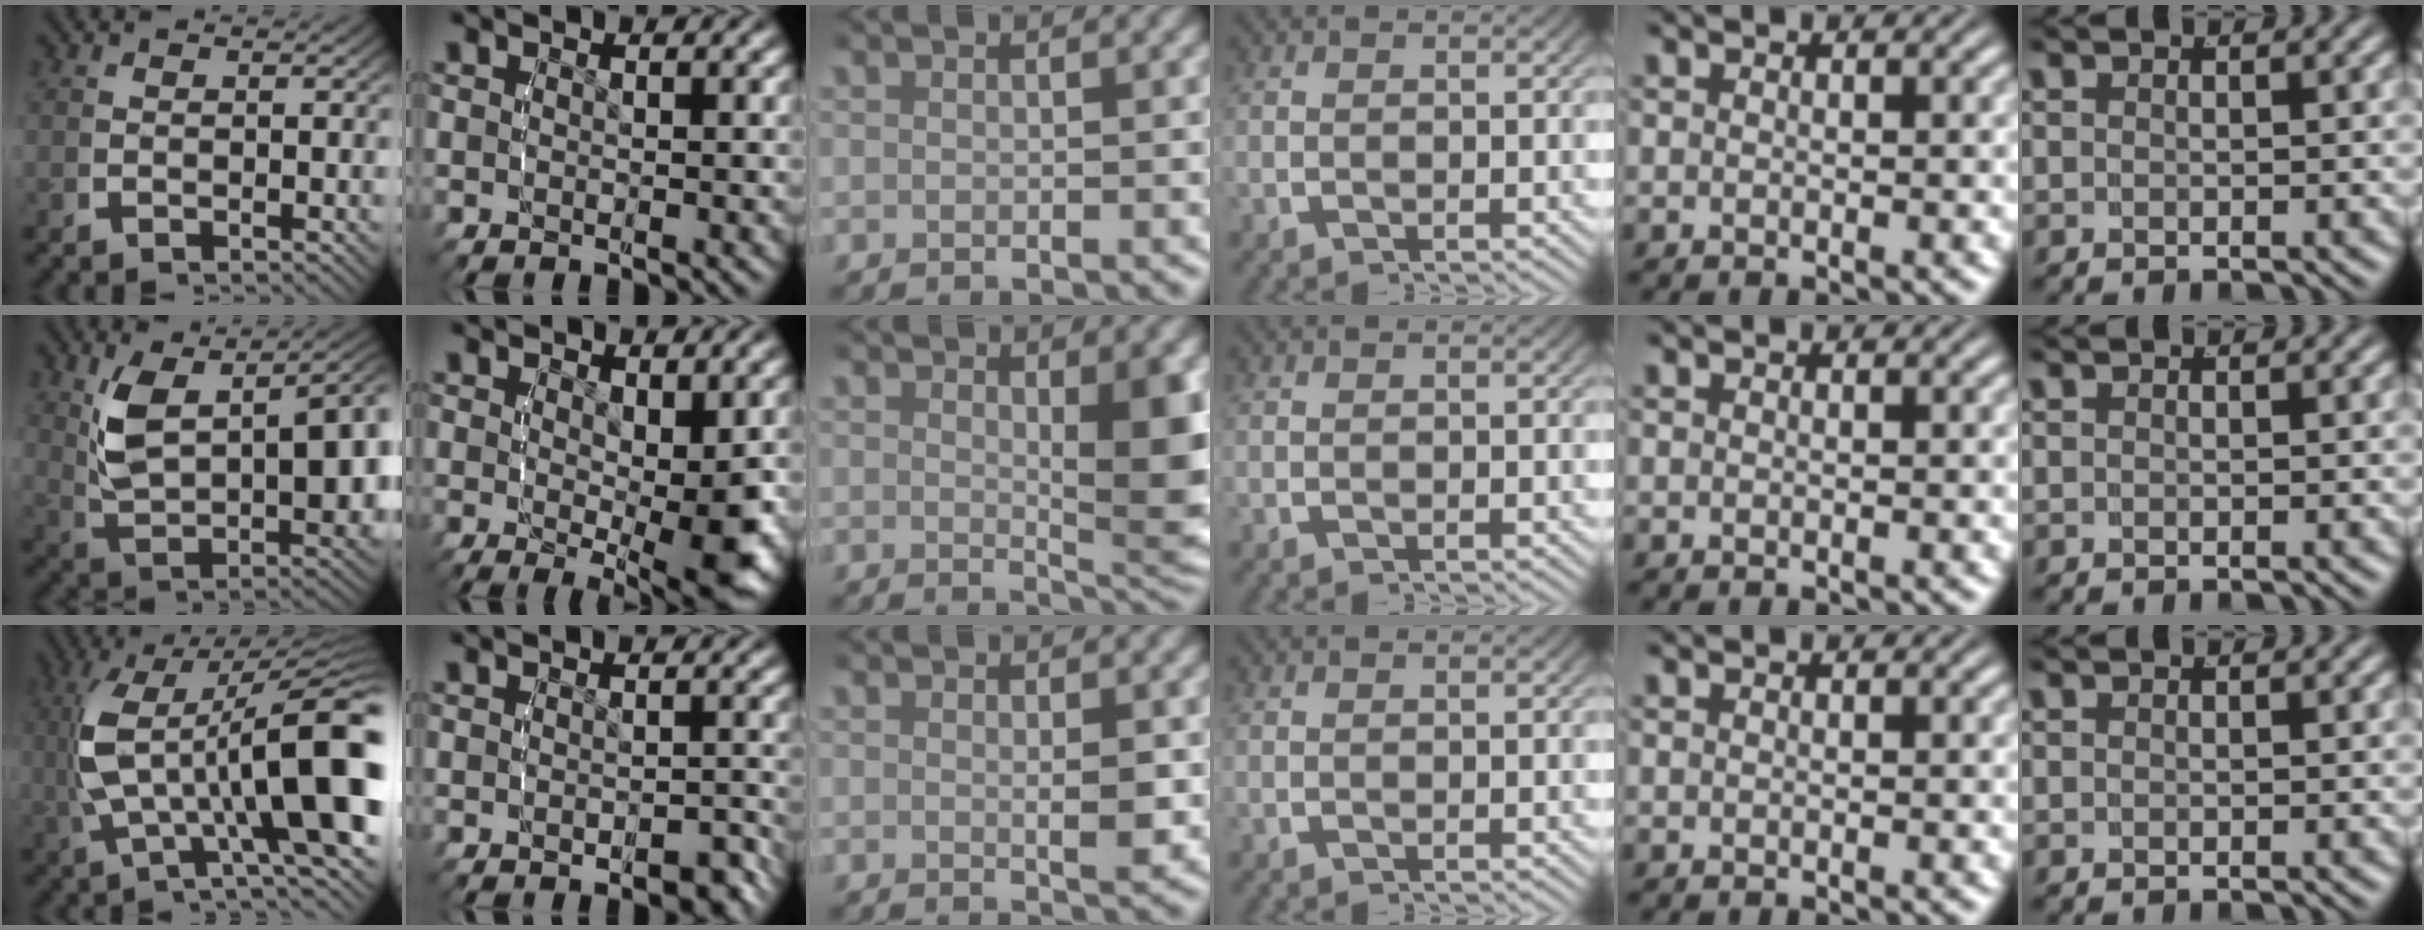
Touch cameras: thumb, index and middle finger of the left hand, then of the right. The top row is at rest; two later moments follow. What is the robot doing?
{"motion": "lift_and_place", "object": "button"}